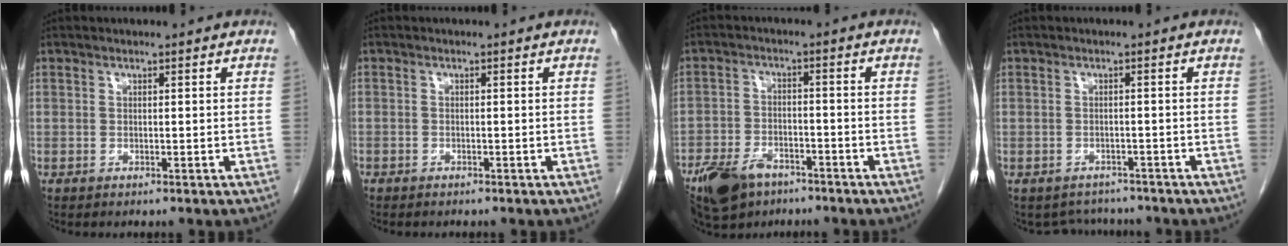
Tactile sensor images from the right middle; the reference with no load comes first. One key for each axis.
{"total": 0.9, "fx": -0.7, "fy": 0.3, "fz": 0.3, "tx": -0.003, "ty": 0.000, "tz": -0.009}
{"total": 9.6, "fx": -6.7, "fy": 5.1, "fz": 4.6, "tx": -0.086, "ty": -0.006, "tz": -0.114}
{"total": 4.5, "fx": -4.1, "fy": 1.9, "fz": 0.1, "tx": 0.002, "ty": 0.007, "tz": -0.053}